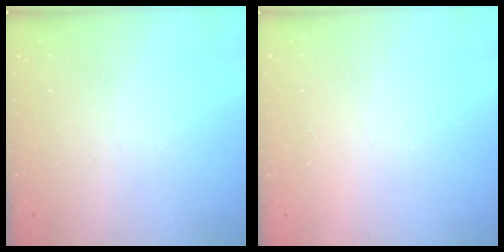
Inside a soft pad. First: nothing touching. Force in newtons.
{"total": 1.6, "press": 1.6, "slide": 0.1}